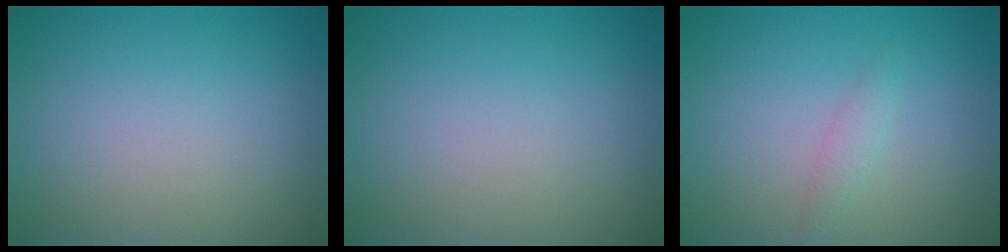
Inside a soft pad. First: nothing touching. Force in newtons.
{"total": 0.0}
{"total": 1.2, "press": 1.2, "slide": 0.0}